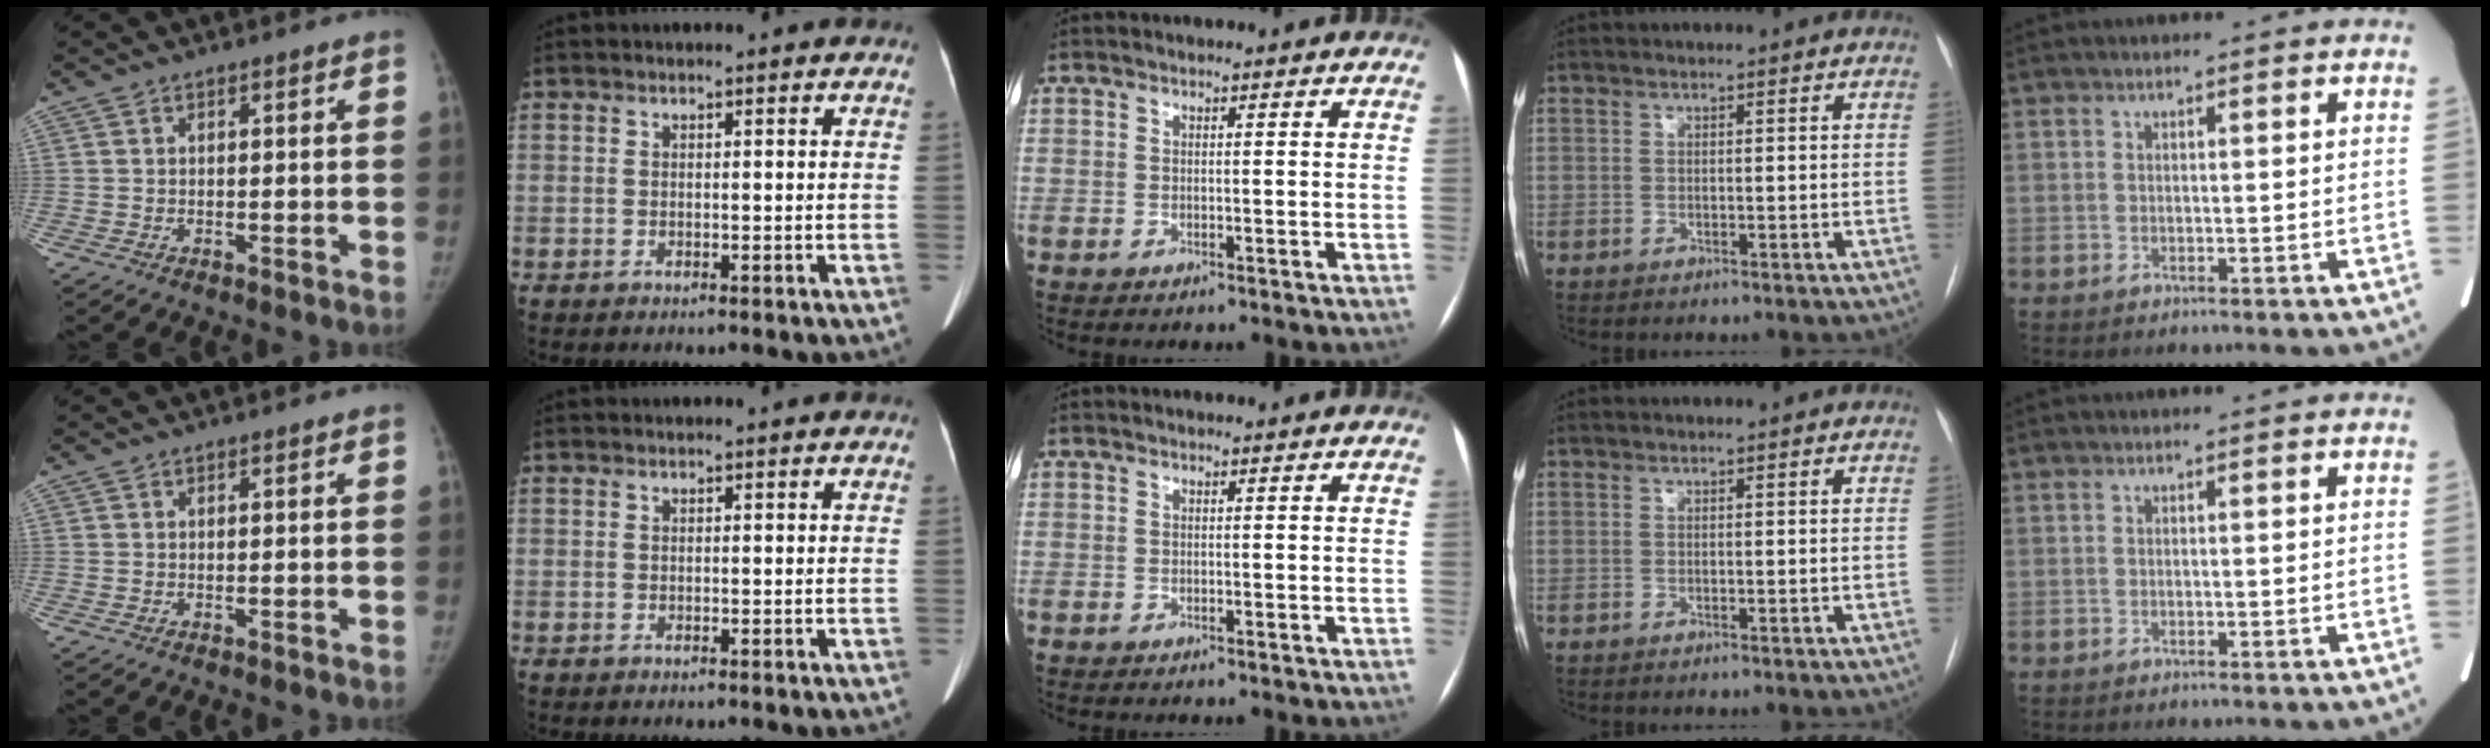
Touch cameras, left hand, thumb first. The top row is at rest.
{}